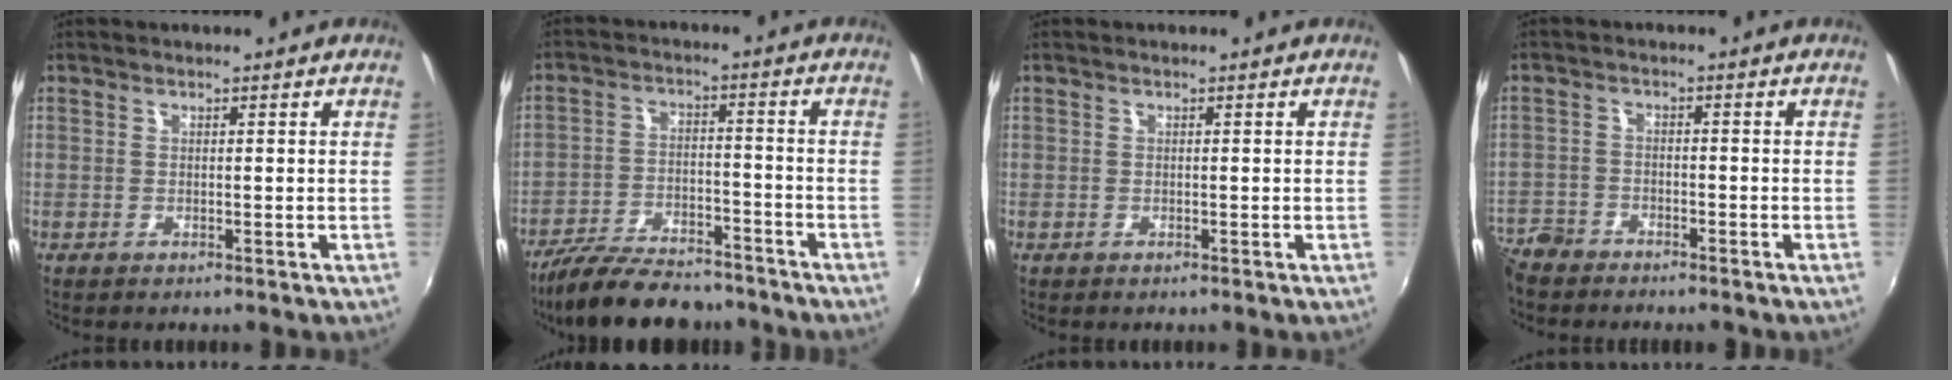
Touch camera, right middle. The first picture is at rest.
{"total": 16.3, "force": [-13.7, 5.1, 7.2], "torque": [-0.156, -0.019, -0.214]}
{"total": 0.0}
{"total": 8.3, "force": [-7.0, 4.1, 1.9], "torque": [-0.071, -0.002, -0.130]}